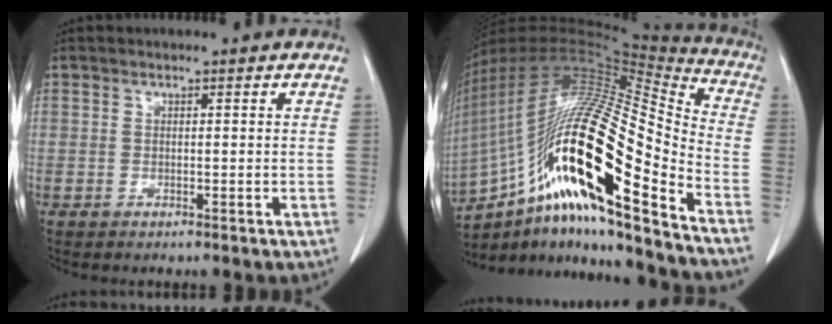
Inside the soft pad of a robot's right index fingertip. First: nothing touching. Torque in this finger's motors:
{"motor_torque": [1.68, -0.45, 0.74, 0.21]}